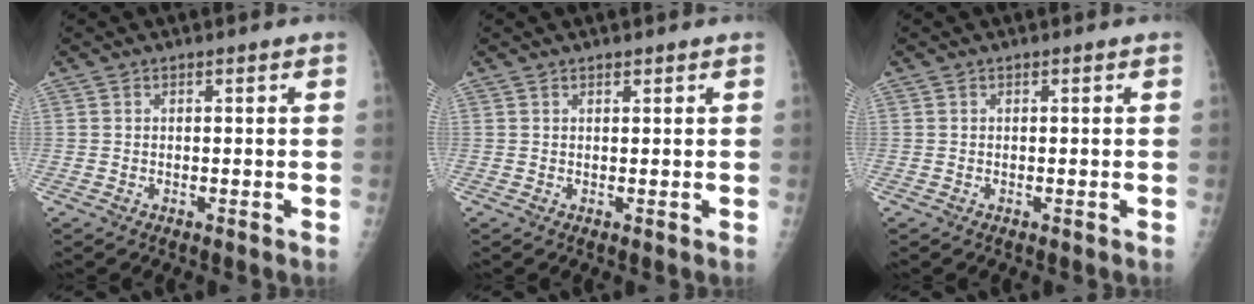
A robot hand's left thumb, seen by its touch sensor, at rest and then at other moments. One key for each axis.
{"total": 0.7, "fx": 0.6, "fy": 0.2, "fz": 0.3, "tx": -0.005, "ty": -0.002, "tz": 0.009}
{"total": 0.0}